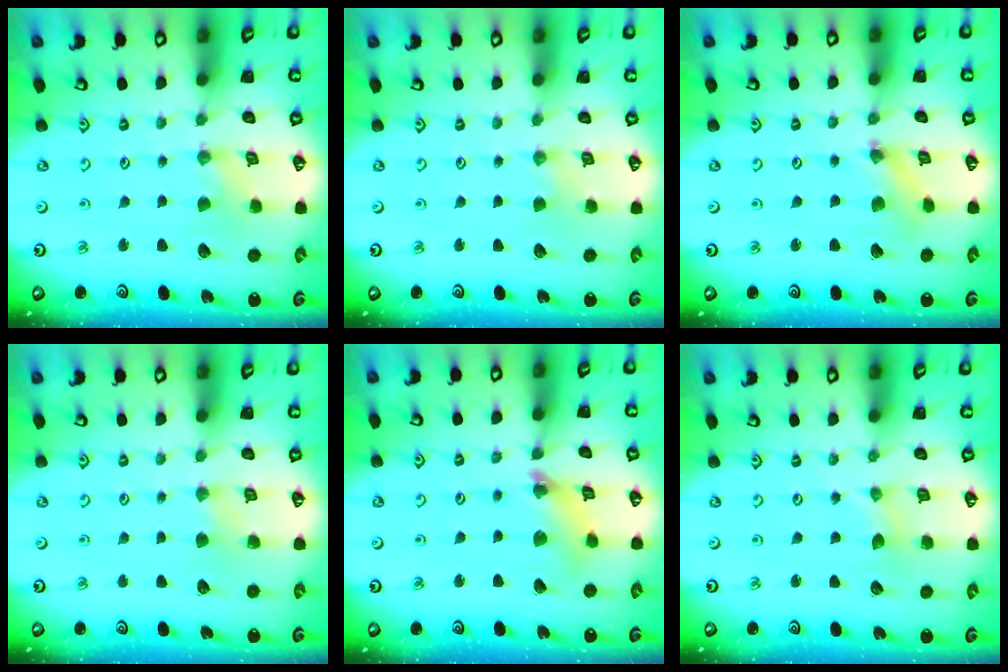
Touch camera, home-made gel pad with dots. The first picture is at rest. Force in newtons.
{"total": 0.0}
{"total": 2.0, "press": 2.0, "slide": 0.1}
{"total": 1.8, "press": 1.8, "slide": 0.4}
{"total": 8.4, "press": 8.4, "slide": 0.8}
{"total": 0.0}